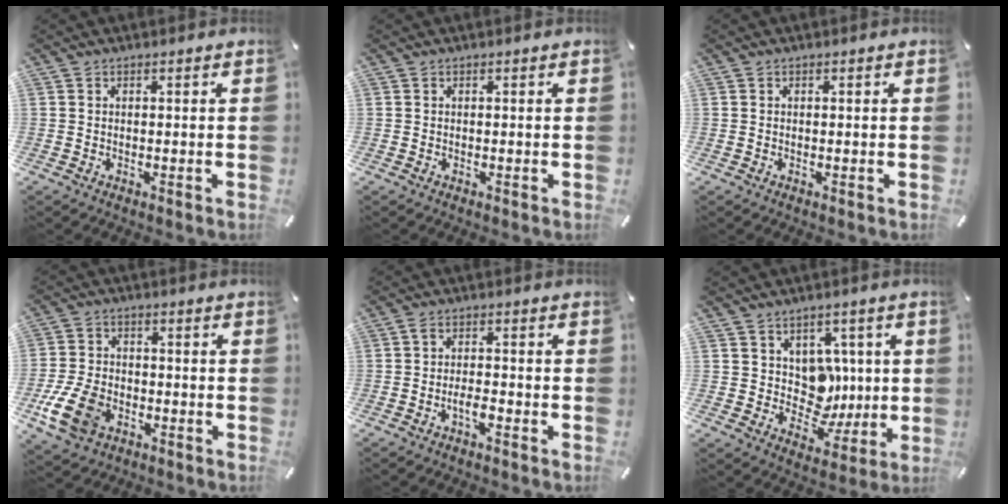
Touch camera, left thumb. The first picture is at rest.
{"total": 0.0}
{"total": 0.0}
{"total": 10.9, "force": [-4.6, 7.5, 6.5], "torque": [-0.139, 0.014, -0.083]}
{"total": 3.3, "force": [-1.7, 1.0, 2.6], "torque": [-0.053, 0.006, -0.031]}
{"total": 10.3, "force": [2.5, 9.4, 3.5], "torque": [-0.035, -0.025, 0.056]}